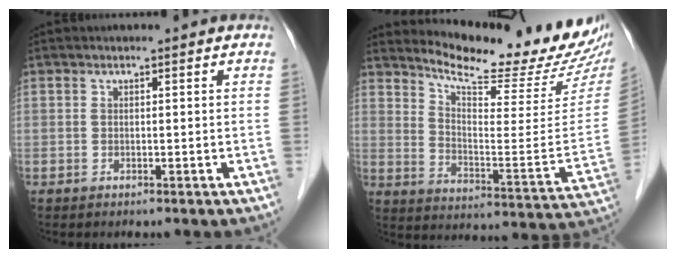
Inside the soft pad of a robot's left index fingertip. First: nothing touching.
{"total": 19.9, "force": [18.3, 1.4, 7.5], "torque": [-0.122, -0.088, 0.246]}